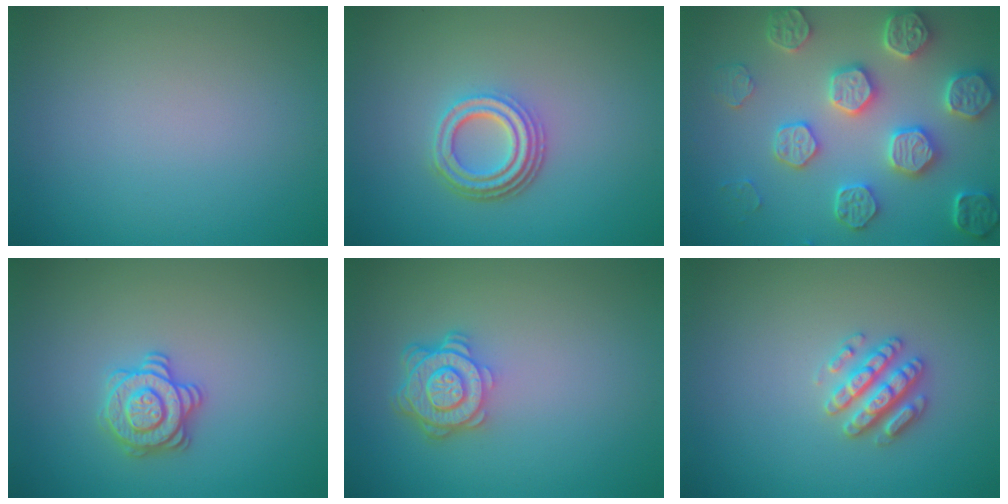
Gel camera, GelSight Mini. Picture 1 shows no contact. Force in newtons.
{"total": 4.1, "press": 3.1, "slide": 2.7}
{"total": 6.7, "press": 5.8, "slide": 3.4}
{"total": 2.8, "press": 2.7, "slide": 0.5}
{"total": 4.5, "press": 3.5, "slide": 2.9}
{"total": 2.8, "press": 2.8, "slide": 0.3}